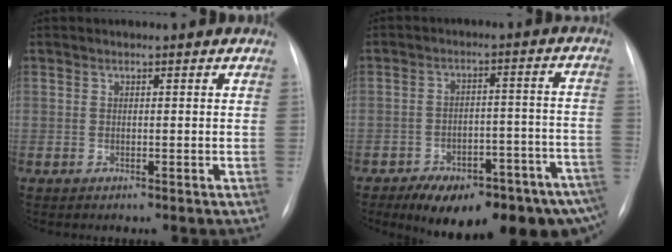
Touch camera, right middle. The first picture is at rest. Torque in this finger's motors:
{"motor_torque": [1.09, -1.05, 0.47, 0.18]}